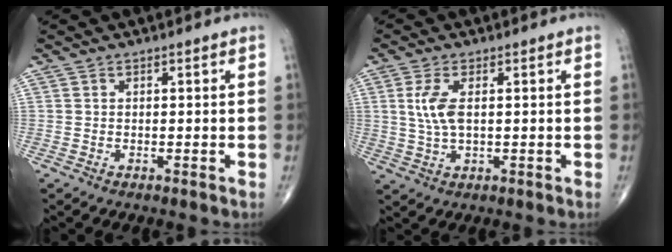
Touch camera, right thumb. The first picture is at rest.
{"total": 5.6, "force": [1.0, 2.5, 4.9], "torque": [-0.114, 0.001, 0.023]}